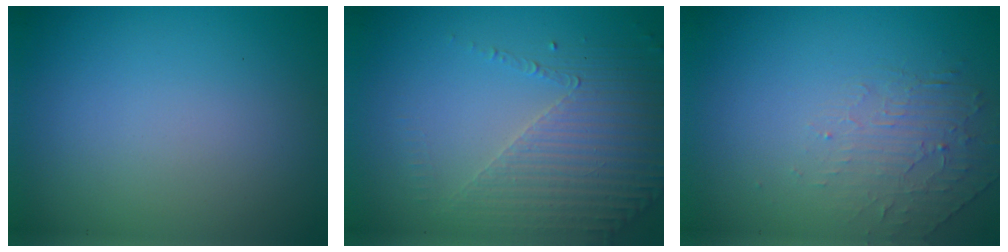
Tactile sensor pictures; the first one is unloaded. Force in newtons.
{"total": 4.2, "press": 3.1, "slide": 2.9}
{"total": 2.0, "press": 0.9, "slide": 1.8}